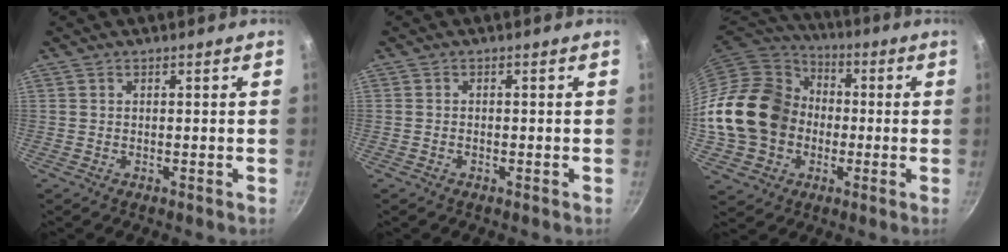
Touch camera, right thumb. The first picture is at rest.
{"total": 0.5, "force": [-0.3, 0.3, 0.2], "torque": [-0.007, 0.004, -0.008]}
{"total": 21.1, "force": [-1.5, 17.7, 11.5], "torque": [-0.201, 0.047, -0.019]}